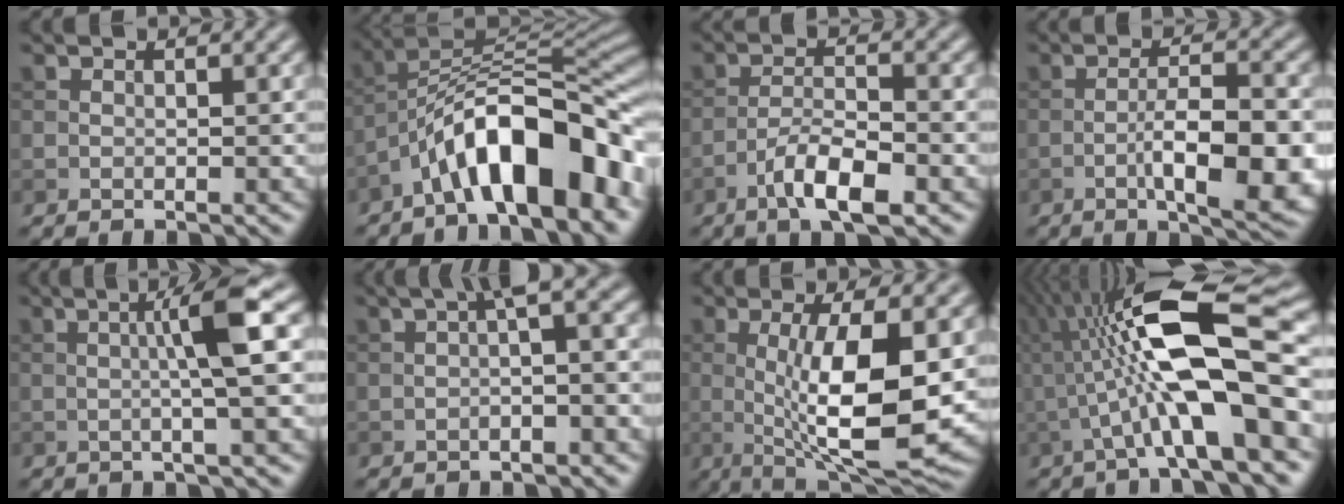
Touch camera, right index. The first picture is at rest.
{"total": 11.8, "force": [-6.0, 3.9, 9.3], "torque": [-0.137, 0.019, -0.105]}
{"total": 5.5, "force": [-3.1, 1.4, 4.3], "torque": [-0.076, 0.005, -0.059]}
{"total": 8.8, "force": [-2.6, 2.6, 8.0], "torque": [-0.126, -0.005, -0.036]}
{"total": 4.9, "force": [0.5, 0.2, 4.9], "torque": [-0.077, 0.008, 0.006]}
{"total": 3.8, "force": [0.5, 0.7, 3.8], "torque": [-0.056, 0.019, 0.003]}
{"total": 10.2, "force": [0.1, 2.8, 9.9], "torque": [-0.154, -0.014, 0.010]}
{"total": 13.1, "force": [0.4, 3.1, 12.8], "torque": [-0.214, 0.031, -0.001]}